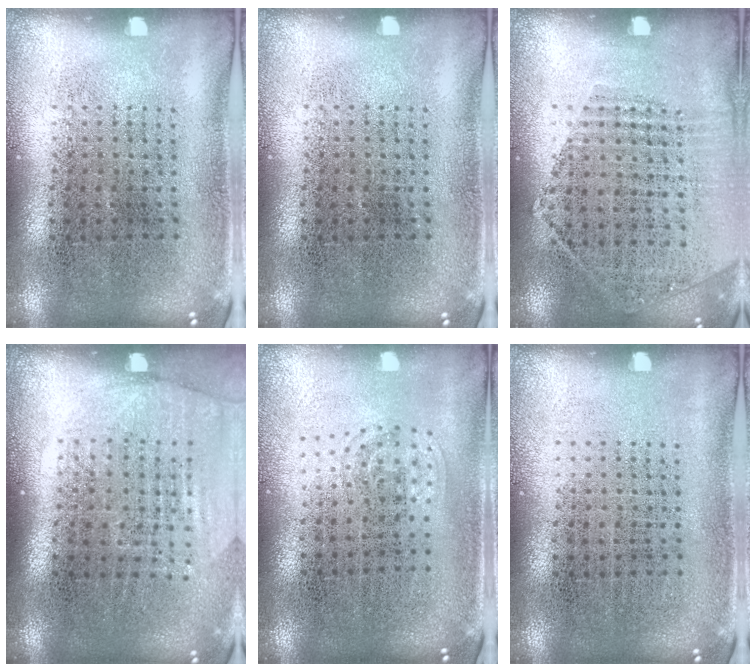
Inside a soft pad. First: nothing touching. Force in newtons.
{"total": 0.0}
{"total": 1.2, "press": 1.1, "slide": 0.5}
{"total": 1.7, "press": 1.5, "slide": 0.8}
{"total": 1.1, "press": 0.7, "slide": 0.8}
{"total": 0.0}